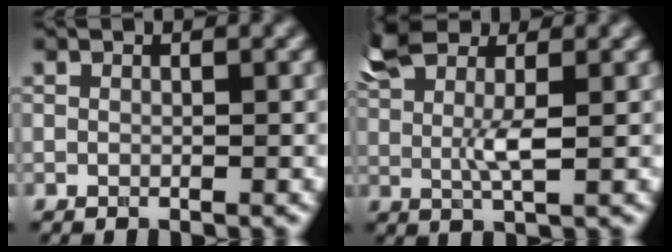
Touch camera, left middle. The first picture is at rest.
{"total": 4.9, "force": [2.4, 1.7, 3.9], "torque": [-0.091, 0.003, 0.046]}